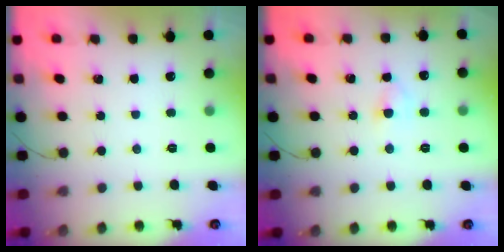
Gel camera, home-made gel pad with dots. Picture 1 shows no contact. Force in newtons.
{"total": 3.0, "press": 2.8, "slide": 1.0}